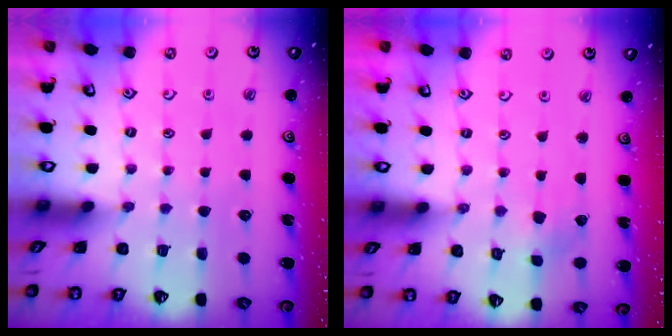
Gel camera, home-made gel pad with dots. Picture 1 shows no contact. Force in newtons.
{"total": 0.9, "press": 0.9, "slide": 0.2}